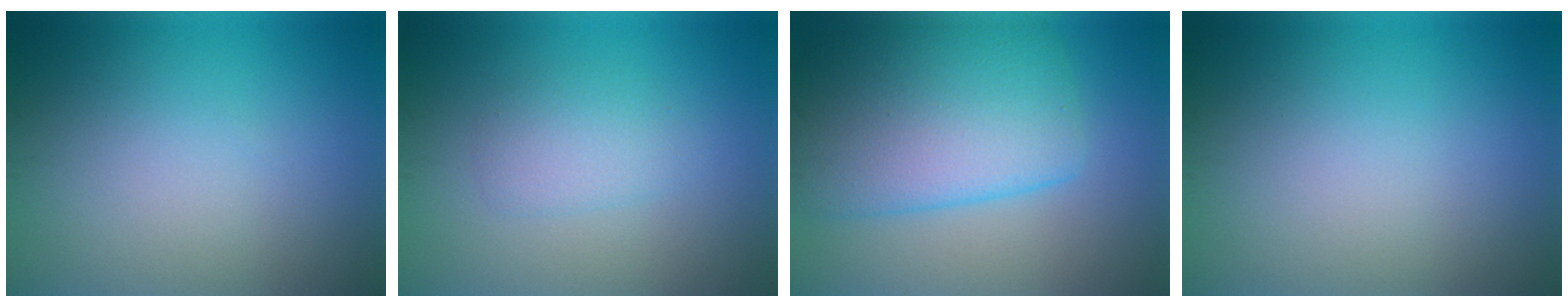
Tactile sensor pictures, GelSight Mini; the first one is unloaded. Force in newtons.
{"total": 1.9, "press": 1.9, "slide": 0.1}
{"total": 8.9, "press": 8.9, "slide": 0.2}
{"total": 0.0}